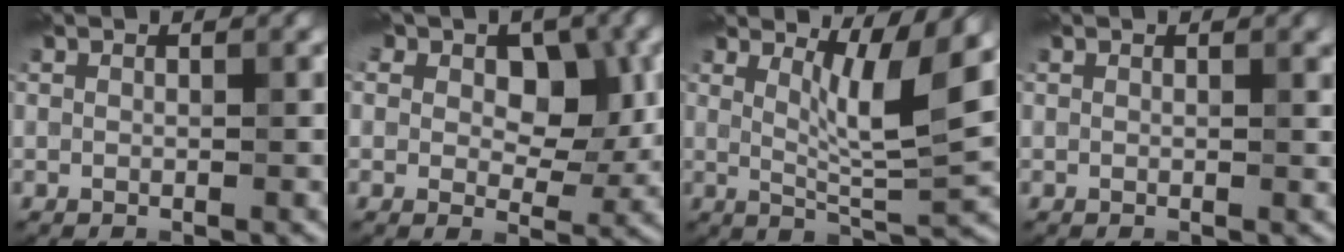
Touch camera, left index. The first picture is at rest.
{"total": 7.1, "force": [2.4, 5.0, 4.5], "torque": [-0.055, 0.006, 0.020]}
{"total": 5.7, "force": [2.4, 1.0, 5.1], "torque": [-0.083, -0.008, 0.042]}
{"total": 1.3, "force": [0.7, 0.4, 1.0], "torque": [-0.008, -0.001, 0.013]}